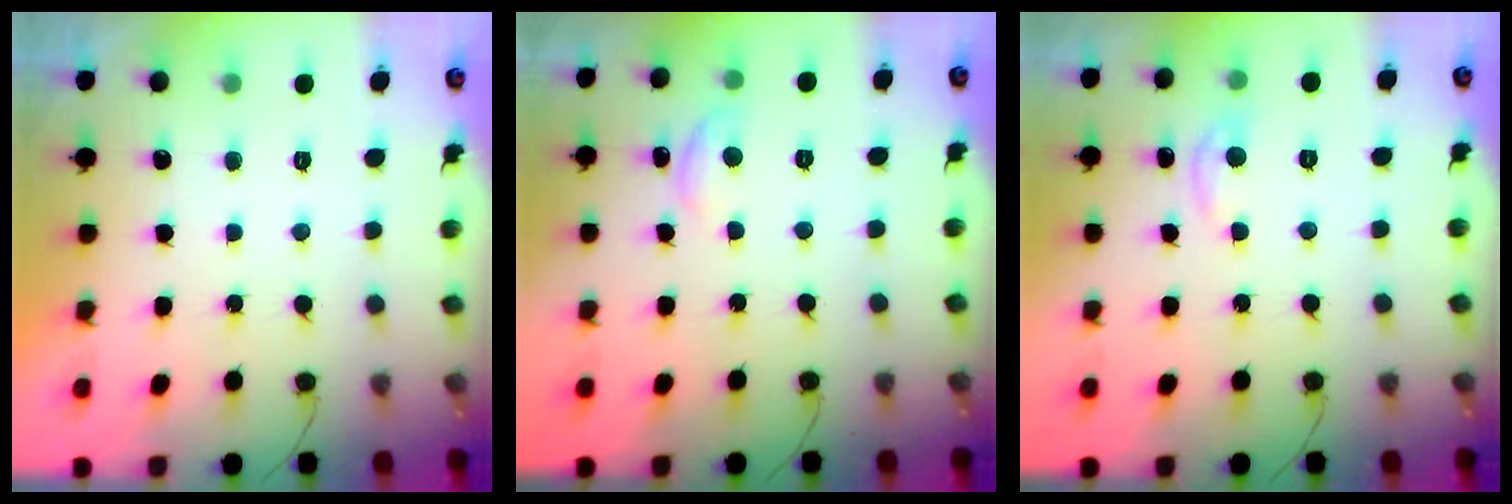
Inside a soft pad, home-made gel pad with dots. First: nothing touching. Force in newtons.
{"total": 6.2, "press": 6.2, "slide": 0.6}
{"total": 5.4, "press": 5.3, "slide": 0.8}